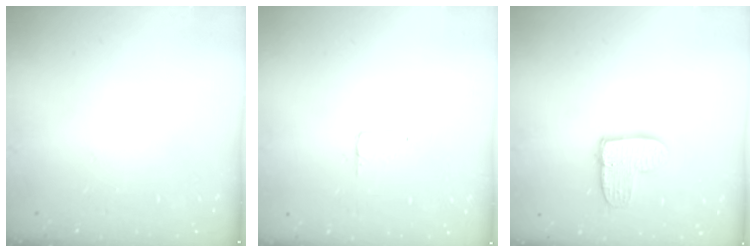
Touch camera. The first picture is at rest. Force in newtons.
{"total": 3.7, "press": 3.6, "slide": 0.3}
{"total": 10.9, "press": 10.8, "slide": 0.9}